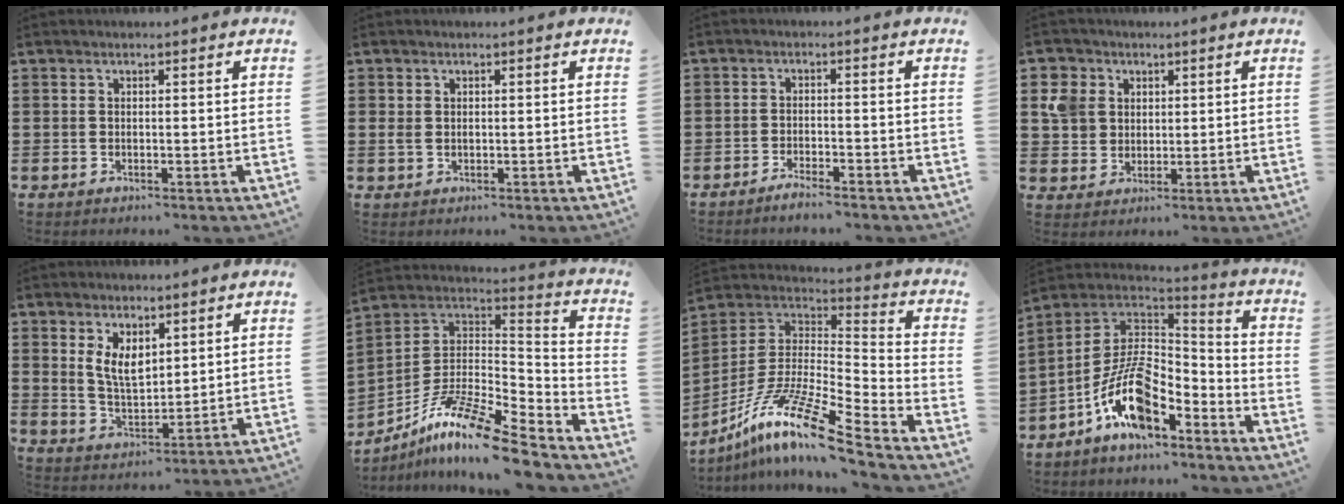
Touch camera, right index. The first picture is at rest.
{"total": 1.1, "force": [0.1, 0.9, 0.6], "torque": [-0.015, 0.006, 0.002]}
{"total": 1.9, "force": [-1.9, -0.1, 0.3], "torque": [-0.008, 0.006, -0.037]}
{"total": 6.2, "force": [1.9, 5.6, 1.8], "torque": [-0.065, 0.017, 0.036]}
{"total": 5.5, "force": [2.7, 2.8, 3.9], "torque": [-0.076, -0.002, 0.048]}
{"total": 12.7, "force": [-9.6, 1.9, 8.0], "torque": [-0.153, 0.016, -0.189]}
{"total": 13.4, "force": [-9.4, 1.5, 9.5], "torque": [-0.194, 0.005, -0.185]}
{"total": 12.9, "force": [-7.0, 5.4, 9.4], "torque": [-0.211, 0.006, -0.143]}